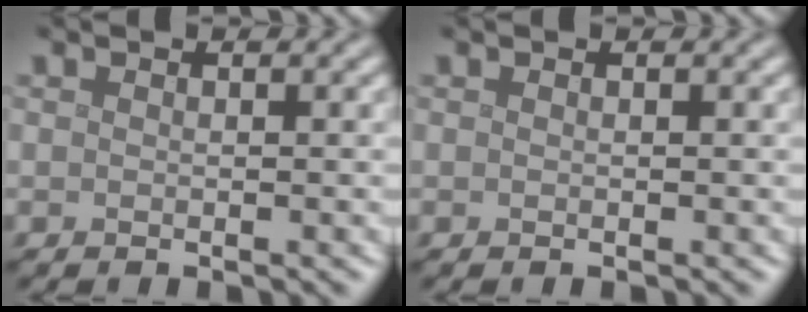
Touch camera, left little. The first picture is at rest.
{"total": 0.0}